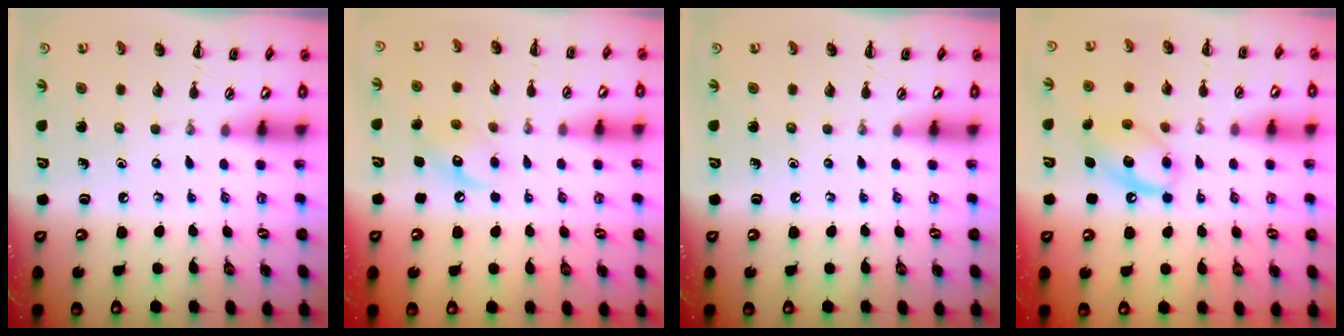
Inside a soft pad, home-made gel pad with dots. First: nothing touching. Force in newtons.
{"total": 8.2, "press": 8.2, "slide": 0.5}
{"total": 0.0}
{"total": 12.6, "press": 12.5, "slide": 1.8}